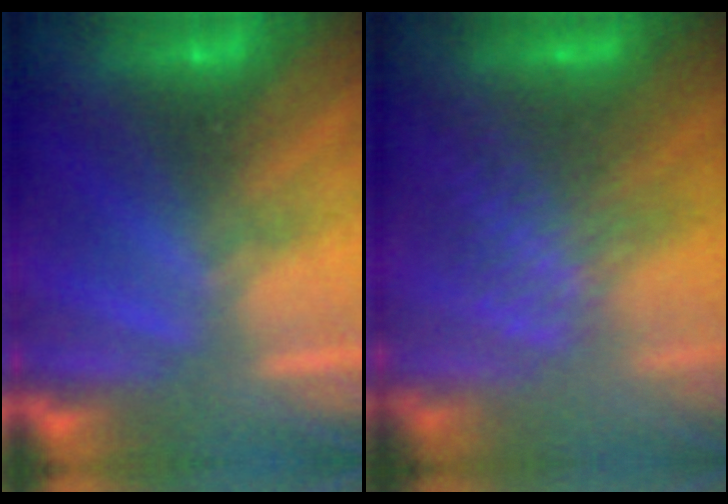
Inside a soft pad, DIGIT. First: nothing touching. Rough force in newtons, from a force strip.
{"total": 3.1}